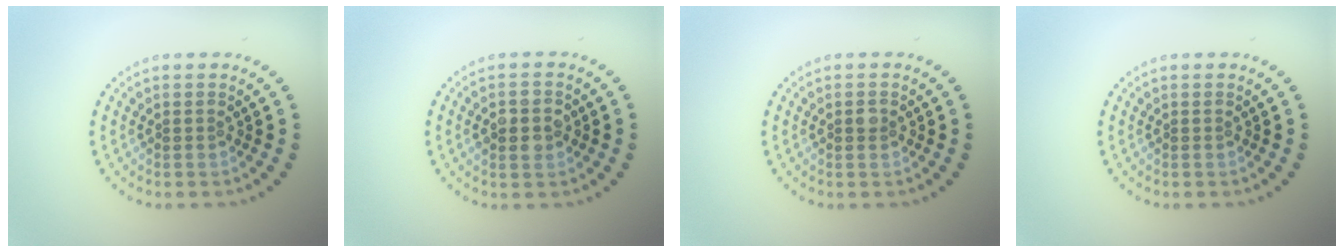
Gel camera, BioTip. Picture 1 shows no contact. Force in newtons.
{"total": 2.8, "press": 2.8, "slide": 0.2}
{"total": 1.0, "press": 1.0, "slide": 0.1}
{"total": 0.0}